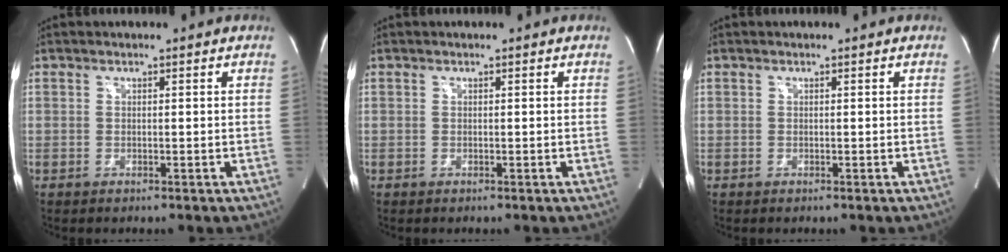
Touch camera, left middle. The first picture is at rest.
{"total": 0.0}
{"total": 0.0}